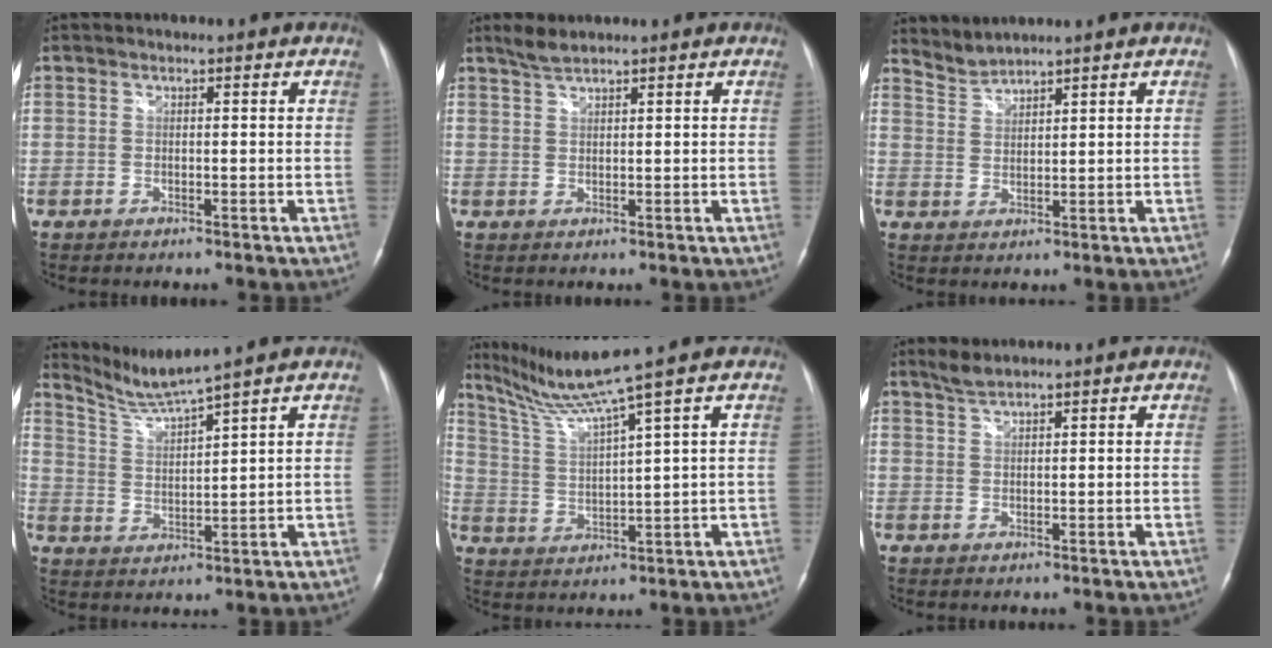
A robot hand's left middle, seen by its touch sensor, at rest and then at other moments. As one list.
[{"total": 2.3, "force": [2.1, 0.1, 0.8], "torque": [-0.024, 0.006, 0.045]}, {"total": 2.9, "force": [2.8, -0.6, -0.6], "torque": [0.003, 0.001, 0.065]}, {"total": 6.0, "force": [5.4, -2.3, 1.1], "torque": [-0.039, -0.015, 0.115]}, {"total": 9.0, "force": [7.0, -3.0, 4.9], "torque": [-0.098, -0.007, 0.136]}, {"total": 1.9, "force": [1.8, -0.1, 0.6], "torque": [-0.018, 0.005, 0.042]}]